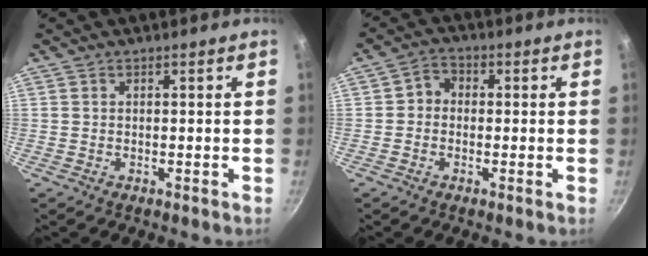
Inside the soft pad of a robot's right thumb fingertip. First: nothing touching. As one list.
[{"total": 3.6, "force": [-0.2, 3.1, 1.8], "torque": [-0.013, 0.011, -0.018]}]